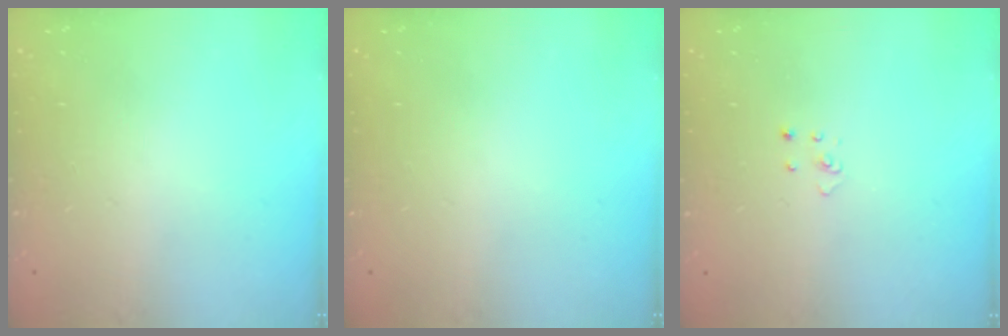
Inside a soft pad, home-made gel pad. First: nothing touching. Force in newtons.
{"total": 0.0}
{"total": 2.2, "press": 2.2, "slide": 0.2}